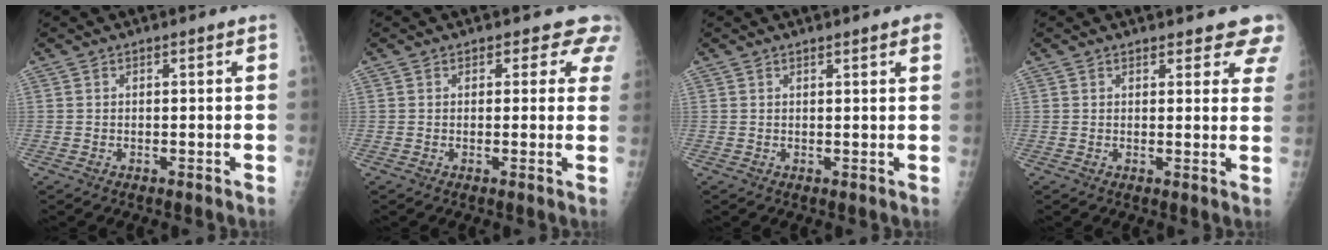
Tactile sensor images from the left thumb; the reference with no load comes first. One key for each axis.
{"total": 4.5, "fx": 3.7, "fy": 2.4, "fz": 0.4, "tx": 0.034, "ty": -0.018, "tz": 0.020}
{"total": 2.7, "fx": 1.8, "fy": 0.1, "fz": 2.0, "tx": -0.020, "ty": 0.000, "tz": 0.021}
{"total": 6.9, "fx": 6.3, "fy": 2.4, "fz": 1.4, "tx": 0.030, "ty": -0.026, "tz": 0.048}